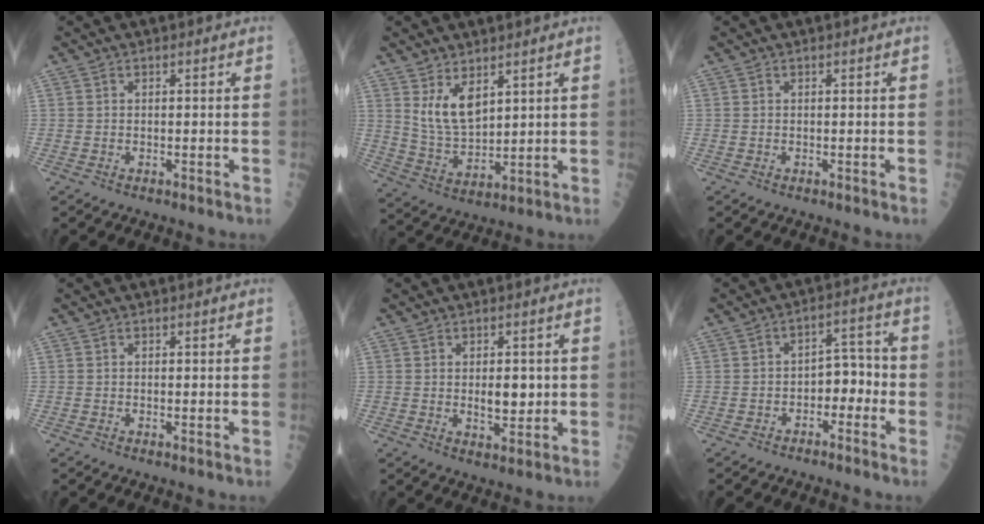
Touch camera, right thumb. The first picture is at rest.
{"total": 7.7, "force": [4.0, 3.7, 5.5], "torque": [-0.091, -0.034, 0.089]}
{"total": 0.0}
{"total": 0.0}
{"total": 4.8, "force": [0.4, 2.5, 4.1], "torque": [-0.049, -0.007, 0.012]}
{"total": 5.7, "force": [-2.2, 3.7, 3.7], "torque": [-0.019, 0.038, -0.042]}